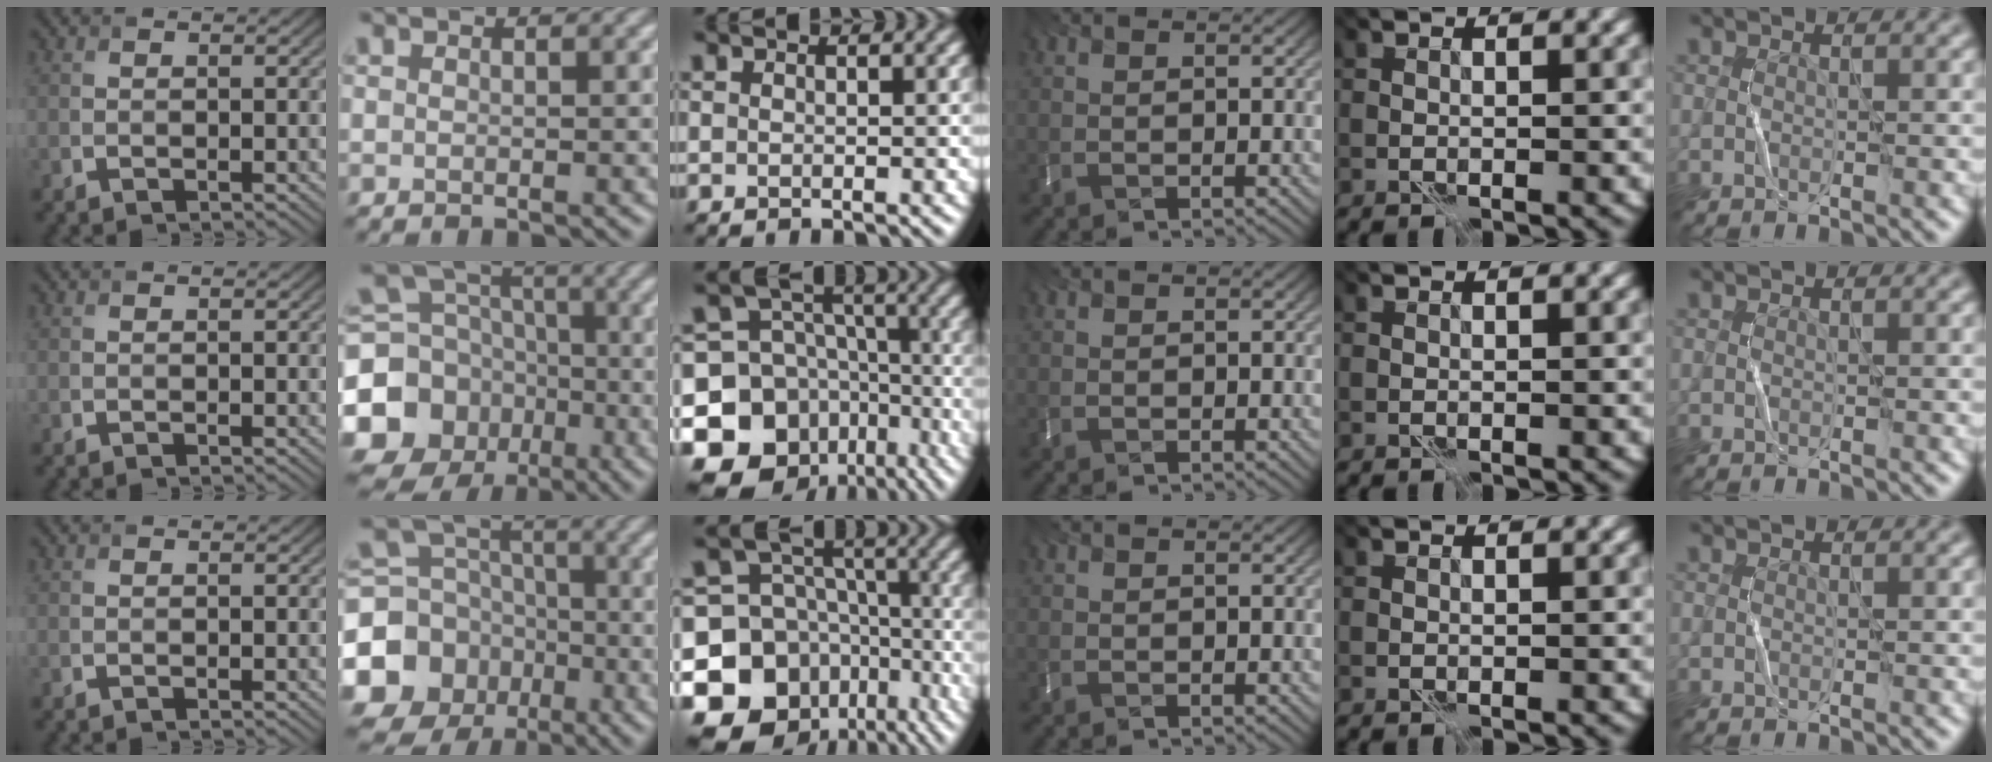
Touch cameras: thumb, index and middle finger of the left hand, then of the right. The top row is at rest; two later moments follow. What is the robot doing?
{"motion": "fold", "object": "bubble wrap"}